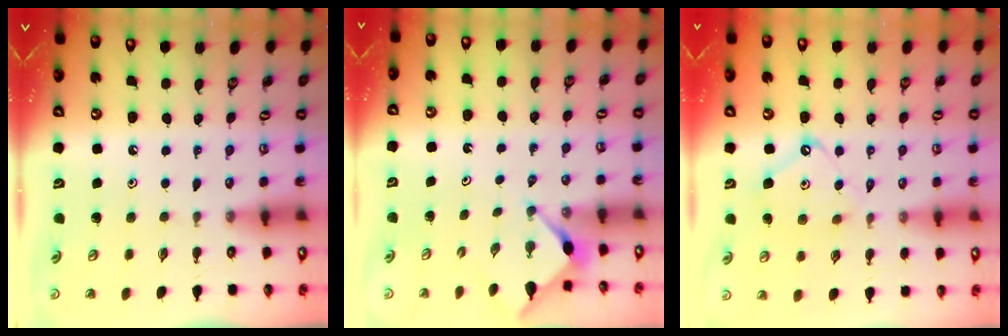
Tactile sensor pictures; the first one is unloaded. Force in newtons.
{"total": 2.9, "press": 2.9, "slide": 0.3}
{"total": 8.0, "press": 7.9, "slide": 0.9}